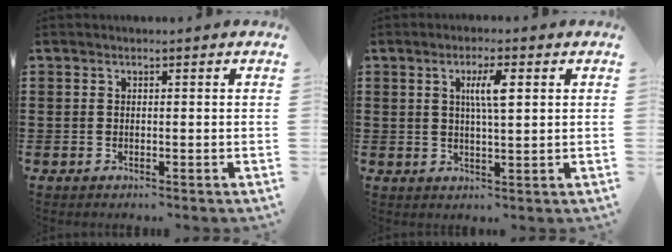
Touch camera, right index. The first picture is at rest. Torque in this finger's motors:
{"motor_torque": [0.47, -0.40, 0.11, 0.11]}